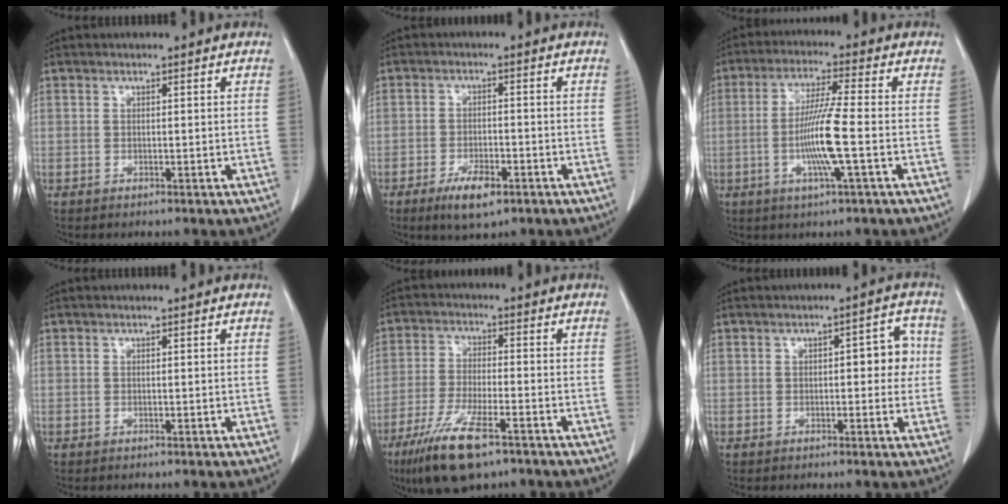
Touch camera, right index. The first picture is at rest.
{"total": 5.6, "force": [-3.3, 1.9, 4.1], "torque": [-0.075, -0.005, -0.050]}
{"total": 9.0, "force": [-1.9, -0.7, 8.8], "torque": [-0.173, -0.010, -0.038]}
{"total": 0.0}
{"total": 11.0, "force": [-6.9, 2.3, 8.2], "torque": [-0.160, -0.025, -0.116]}
{"total": 4.9, "force": [0.3, 2.1, 4.4], "torque": [-0.047, 0.022, 0.001]}